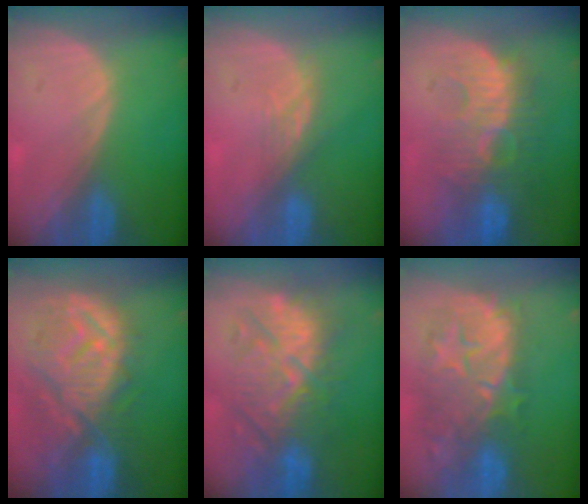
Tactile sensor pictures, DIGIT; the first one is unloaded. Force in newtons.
{"total": 3.0, "press": 2.6, "slide": 1.5}
{"total": 9.7, "press": 9.4, "slide": 2.5}
{"total": 12.2, "press": 11.0, "slide": 5.4}
{"total": 10.6, "press": 10.6, "slide": 1.2}
{"total": 11.3, "press": 10.4, "slide": 4.3}